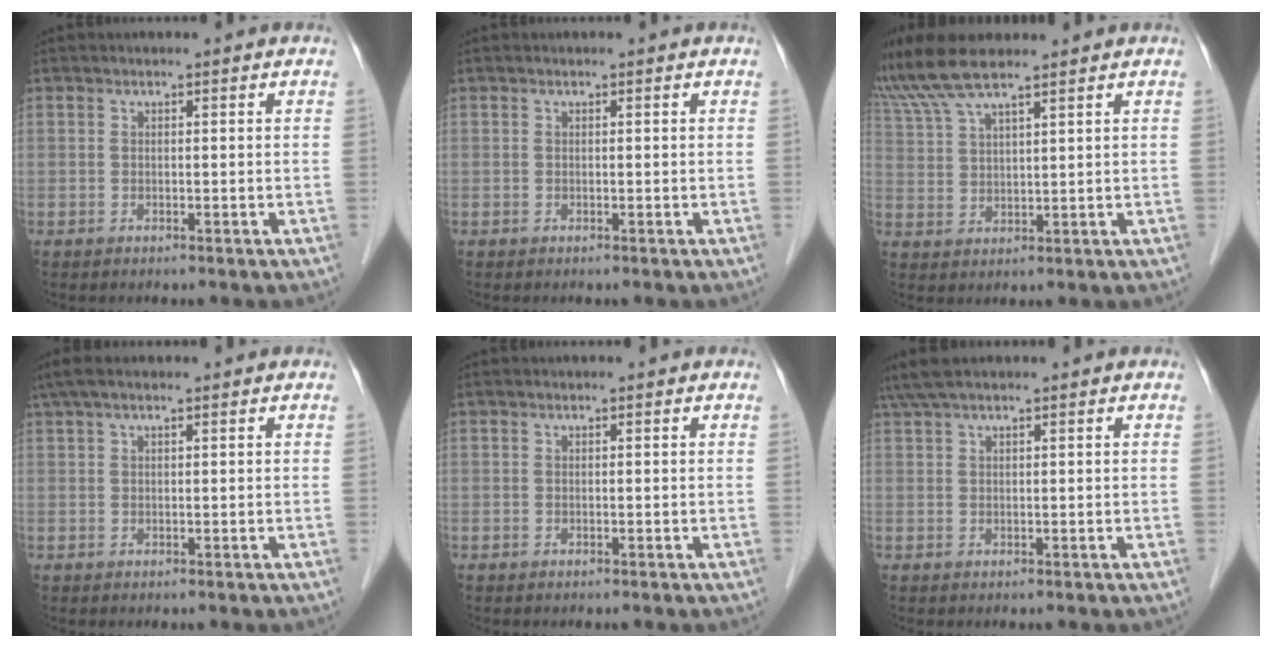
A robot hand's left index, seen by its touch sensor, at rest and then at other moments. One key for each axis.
{"total": 0.0}
{"total": 9.2, "fx": 7.9, "fy": 0.7, "fz": 4.7, "tx": -0.100, "ty": 0.028, "tz": 0.152}
{"total": 4.7, "fx": 3.4, "fy": 0.7, "fz": 3.2, "tx": -0.064, "ty": 0.036, "tz": 0.063}
{"total": 0.0}
{"total": 3.8, "fx": 3.0, "fy": 0.2, "fz": 2.3, "tx": -0.049, "ty": 0.029, "tz": 0.061}